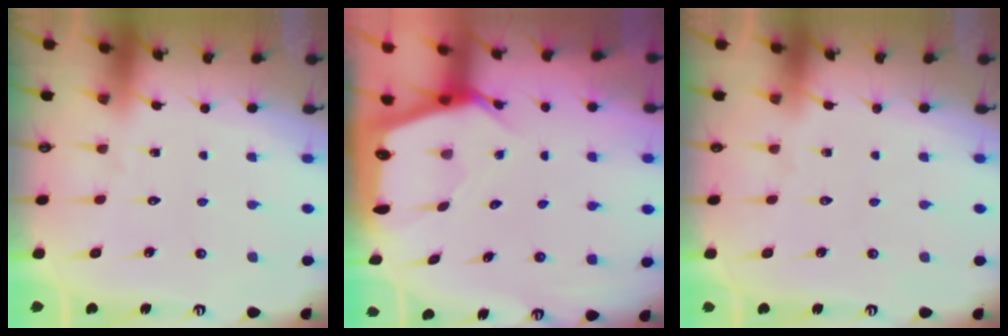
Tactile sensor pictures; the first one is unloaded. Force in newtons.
{"total": 3.0, "press": 3.0, "slide": 0.2}
{"total": 0.0}